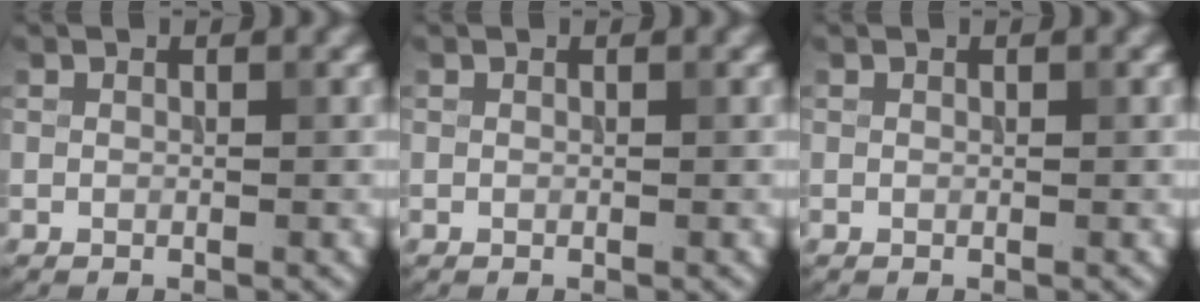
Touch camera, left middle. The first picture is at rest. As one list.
[{"total": 0.0}, {"total": 0.0}]